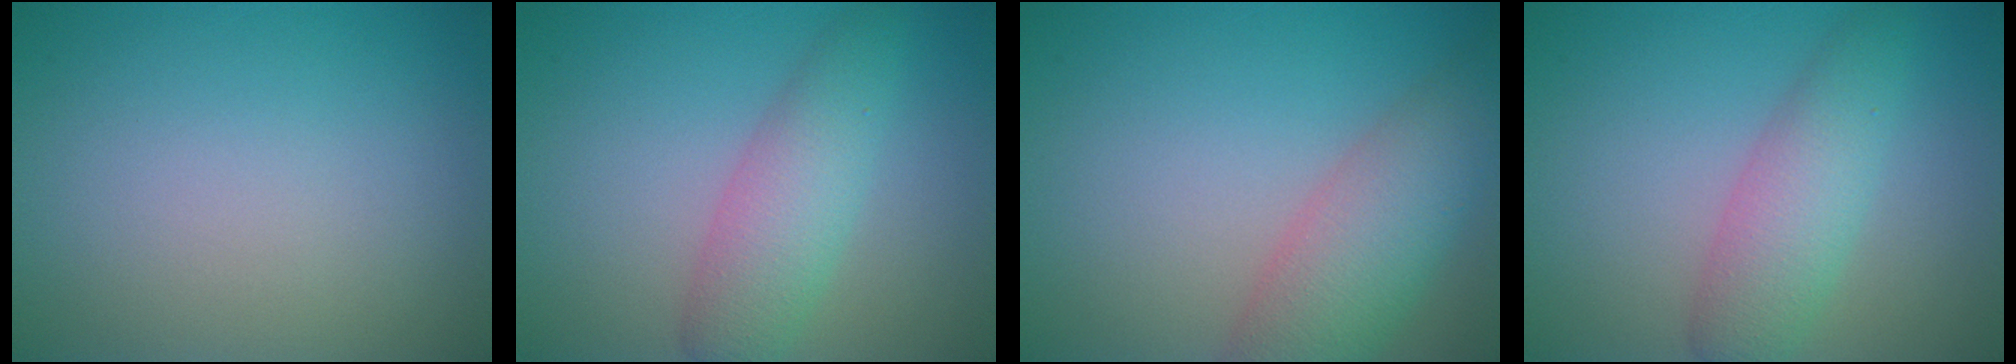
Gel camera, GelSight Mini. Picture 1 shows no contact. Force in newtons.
{"total": 4.3, "press": 4.2, "slide": 0.0}
{"total": 5.7, "press": 5.7, "slide": 0.3}
{"total": 4.3, "press": 4.2, "slide": 0.0}